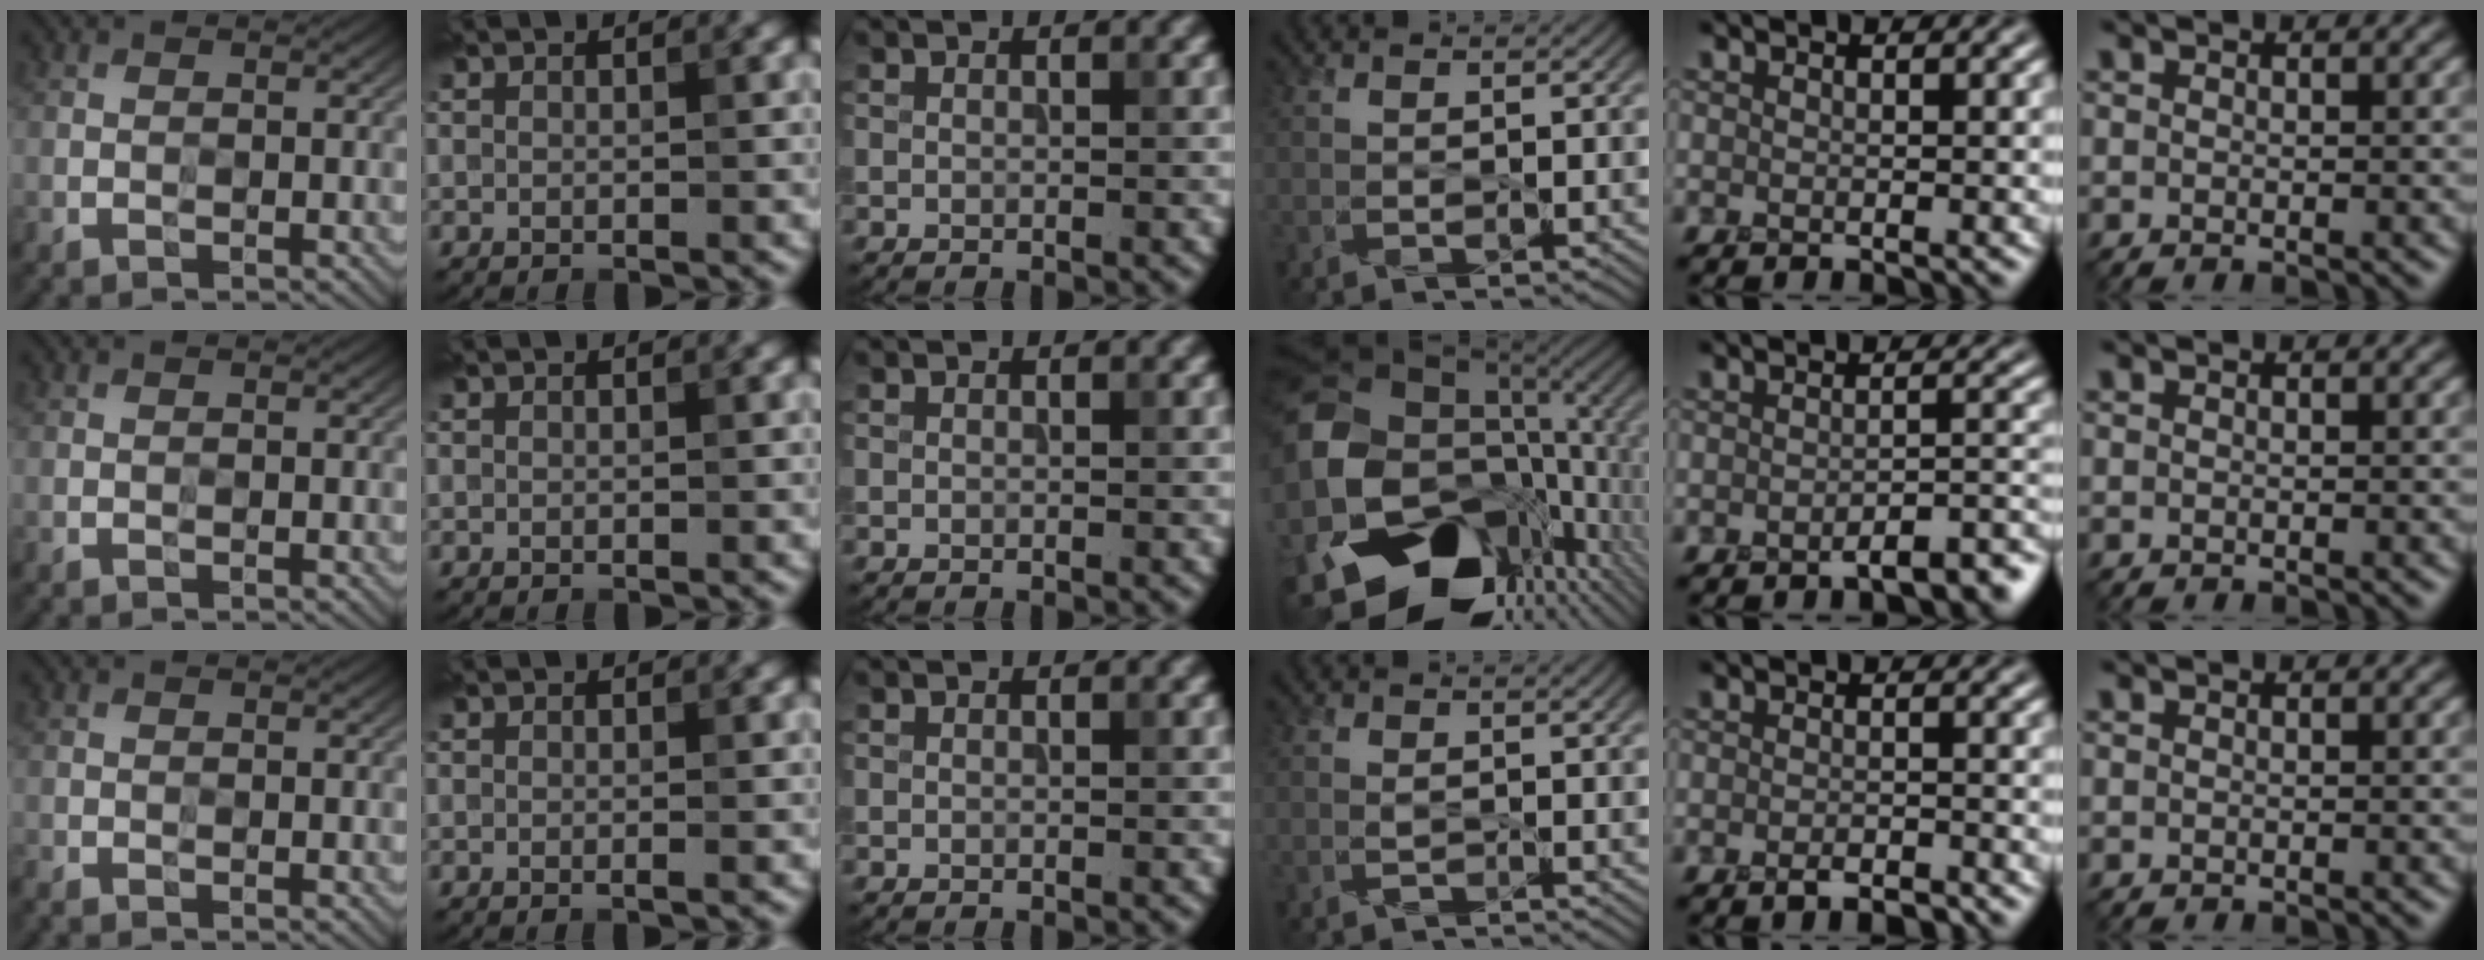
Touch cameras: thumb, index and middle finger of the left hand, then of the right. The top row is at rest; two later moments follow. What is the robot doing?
{"motion": "peel", "object": "tape"}